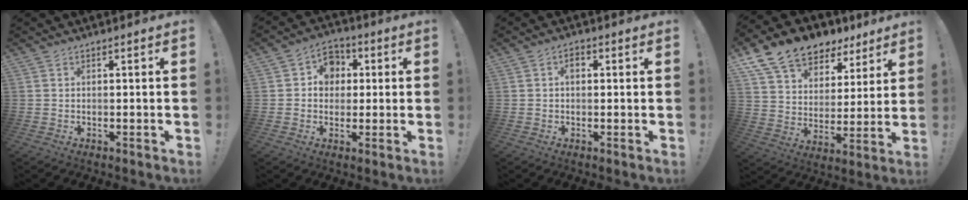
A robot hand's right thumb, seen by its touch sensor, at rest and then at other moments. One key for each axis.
{"total": 8.3, "fx": 0.7, "fy": 7.6, "fz": 3.1, "tx": -0.035, "ty": 0.006, "tz": 0.017}
{"total": 2.1, "fx": 0.4, "fy": 1.4, "fz": 1.5, "tx": -0.021, "ty": 0.003, "tz": 0.004}
{"total": 14.0, "fx": 10.3, "fy": 8.2, "fz": 4.8, "tx": -0.079, "ty": -0.075, "tz": 0.192}